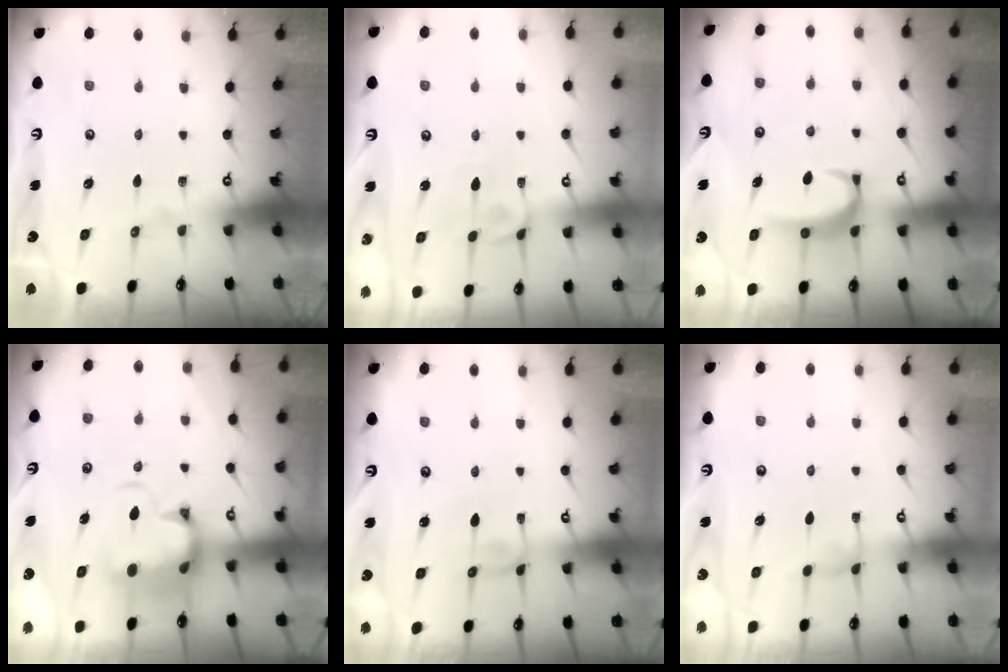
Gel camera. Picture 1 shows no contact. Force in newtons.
{"total": 3.0, "press": 3.0, "slide": 0.4}
{"total": 3.4, "press": 3.3, "slide": 0.4}
{"total": 5.4, "press": 5.1, "slide": 1.7}
{"total": 2.9, "press": 2.9, "slide": 0.2}
{"total": 2.1, "press": 2.1, "slide": 0.3}